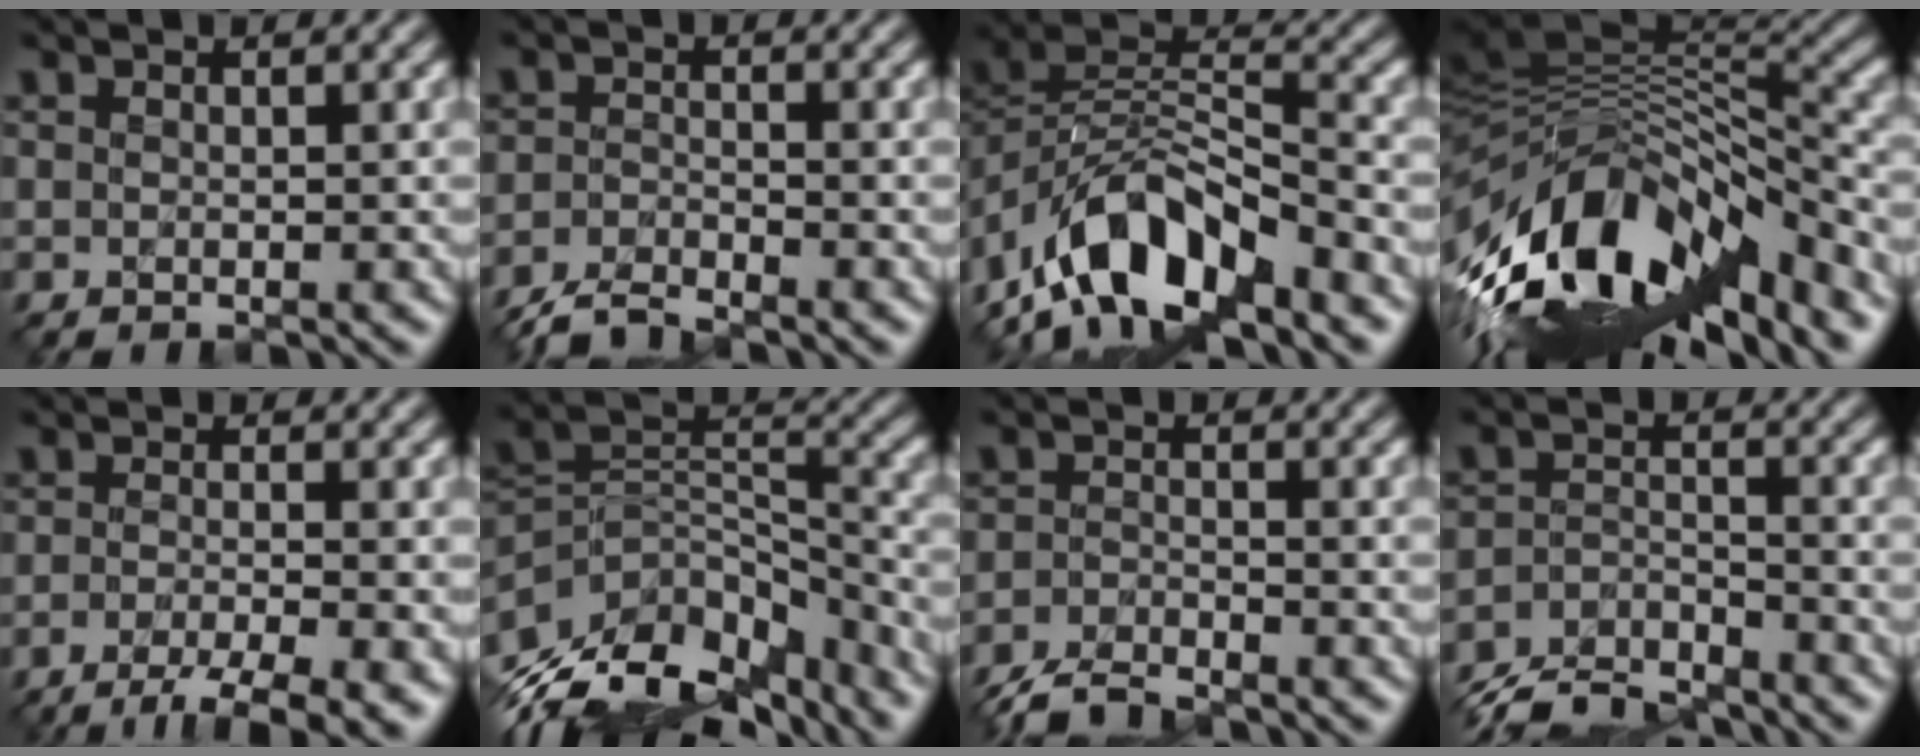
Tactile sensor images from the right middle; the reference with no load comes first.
{"total": 3.0, "force": [-3.0, -0.1, 0.1], "torque": [-0.025, 0.000, -0.064]}
{"total": 8.7, "force": [-5.9, 3.9, 5.0], "torque": [-0.096, 0.012, -0.112]}
{"total": 13.6, "force": [-5.6, 6.2, 10.8], "torque": [-0.215, 0.019, -0.102]}
{"total": 5.2, "force": [-3.6, 0.7, 3.7], "torque": [-0.067, -0.002, -0.057]}
{"total": 11.9, "force": [-8.7, 6.0, 5.6], "torque": [-0.154, 0.022, -0.144]}
{"total": 3.3, "force": [-3.3, 0.0, 0.1], "torque": [-0.025, -0.002, -0.069]}
{"total": 5.4, "force": [-5.3, 0.7, 0.3], "torque": [-0.027, -0.005, -0.100]}